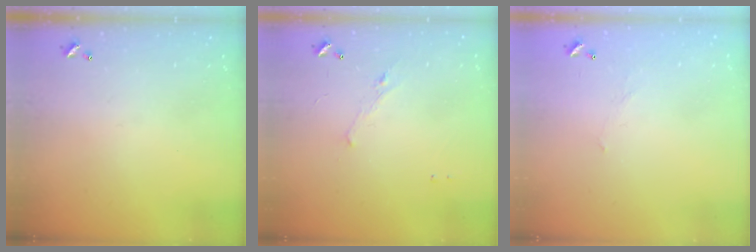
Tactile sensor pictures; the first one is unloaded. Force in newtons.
{"total": 1.3, "press": 1.2, "slide": 0.6}
{"total": 6.0, "press": 6.0, "slide": 0.9}